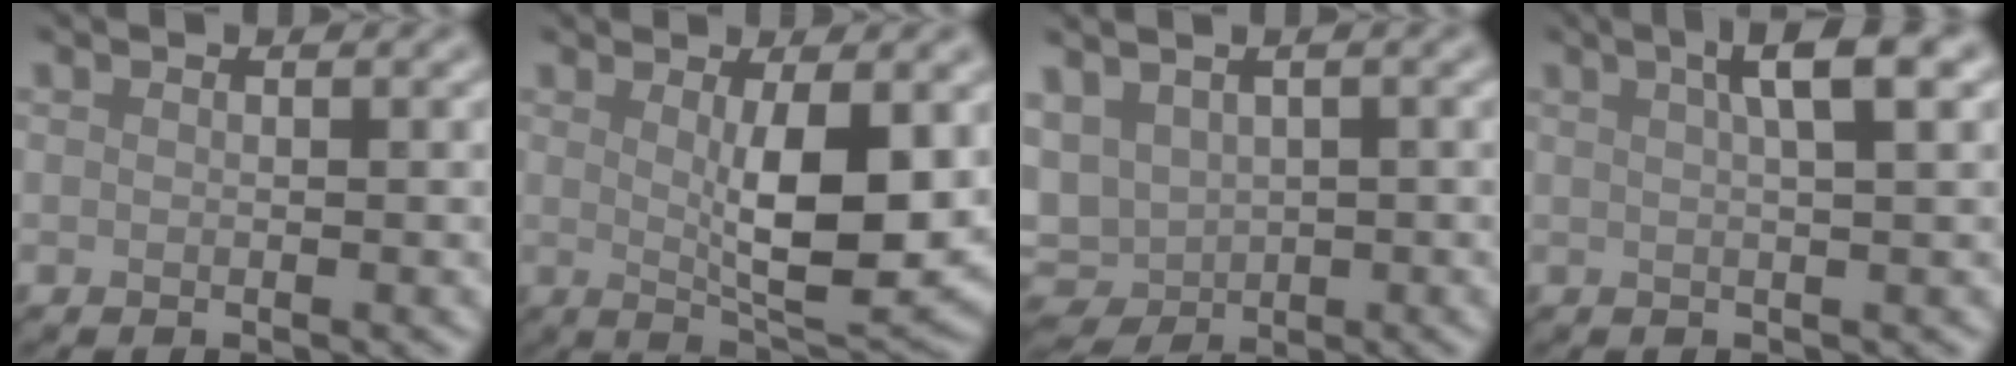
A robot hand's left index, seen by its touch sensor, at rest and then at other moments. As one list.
[{"total": 6.6, "force": [0.9, 1.6, 6.3], "torque": [-0.098, -0.014, 0.021]}, {"total": 5.0, "force": [-0.3, 3.6, 3.5], "torque": [-0.062, -0.006, 0.010]}, {"total": 4.4, "force": [1.9, 0.8, 3.9], "torque": [-0.048, 0.014, 0.025]}]